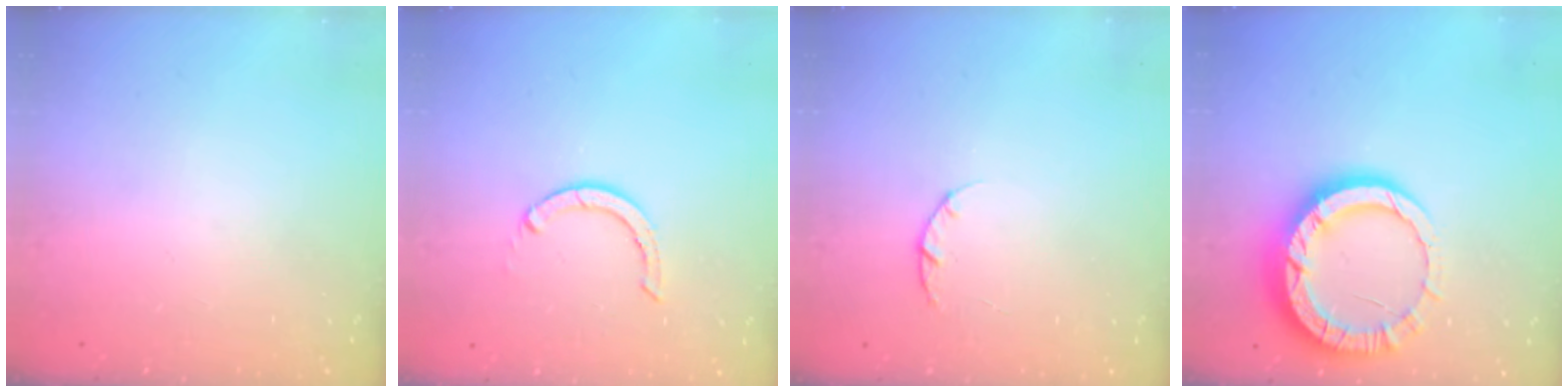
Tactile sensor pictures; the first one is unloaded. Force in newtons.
{"total": 2.9, "press": 2.9, "slide": 0.1}
{"total": 2.0, "press": 1.9, "slide": 0.4}
{"total": 12.6, "press": 12.6, "slide": 1.1}